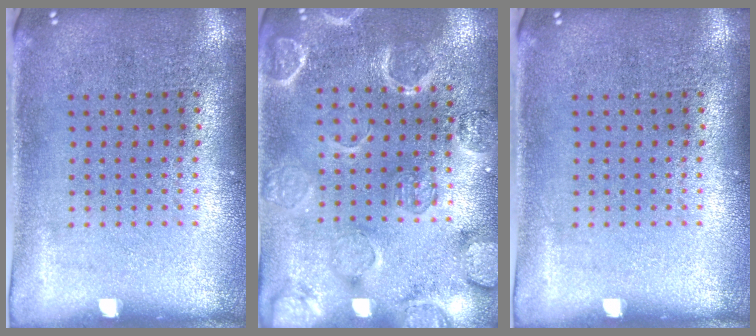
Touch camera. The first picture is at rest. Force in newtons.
{"total": 2.5, "press": 2.5, "slide": 0.2}
{"total": 0.0}